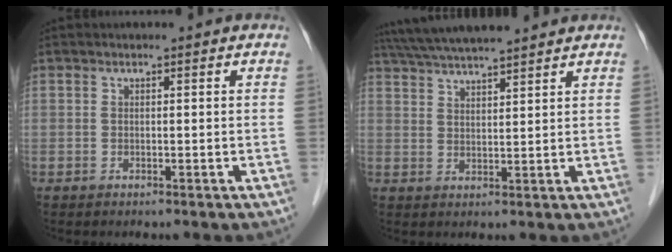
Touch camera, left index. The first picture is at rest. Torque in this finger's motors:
{"motor_torque": [0.46, -0.36, 0.40, 0.10]}